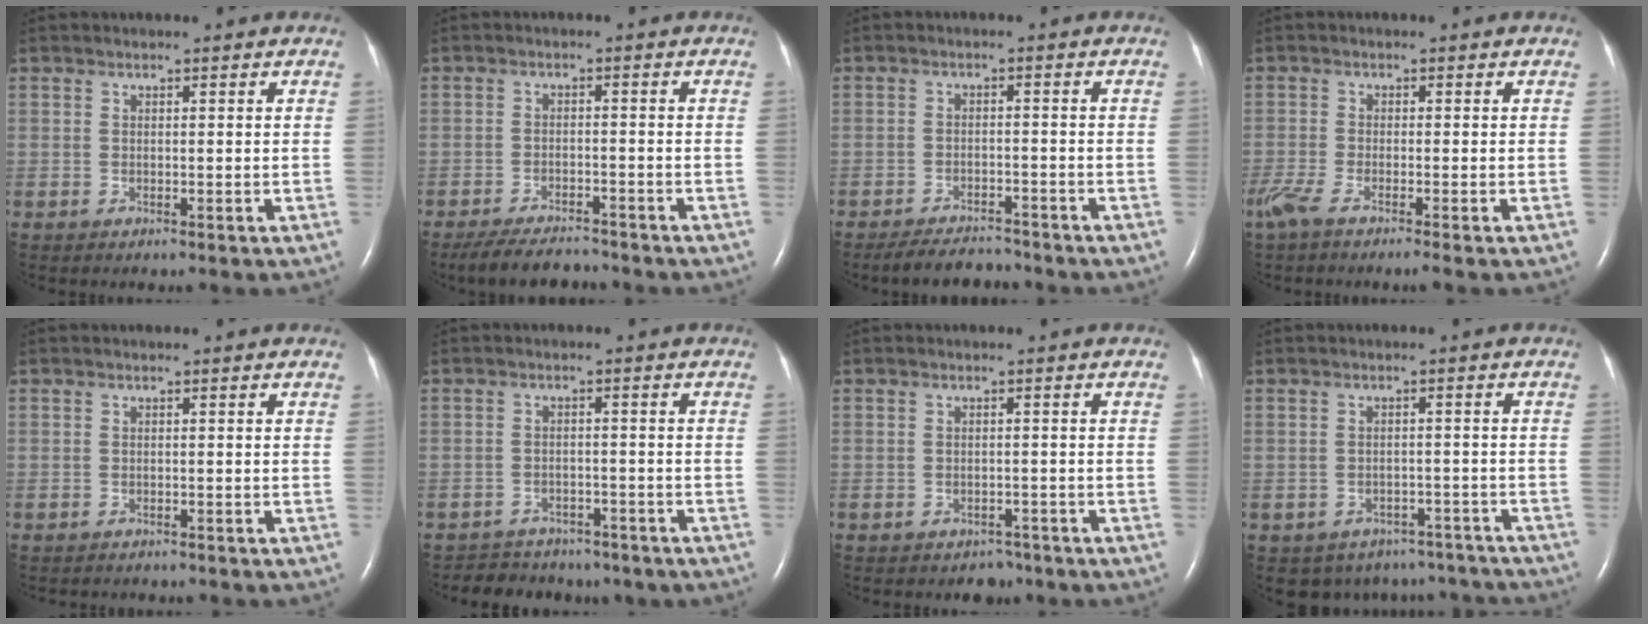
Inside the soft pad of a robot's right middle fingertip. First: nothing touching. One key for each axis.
{"total": 6.7, "fx": -6.1, "fy": 1.5, "fz": 2.3, "tx": -0.043, "ty": -0.017, "tz": -0.100}
{"total": 5.0, "fx": -4.7, "fy": 1.2, "fz": 1.1, "tx": -0.023, "ty": -0.012, "tz": -0.078}
{"total": 3.9, "fx": -2.9, "fy": 0.0, "fz": 2.7, "tx": -0.058, "ty": -0.011, "tz": -0.059}
{"total": 2.9, "fx": -2.7, "fy": 0.8, "fz": 0.9, "tx": -0.017, "ty": -0.004, "tz": -0.030}
{"total": 9.2, "fx": -7.6, "fy": 4.9, "fz": 1.9, "tx": -0.034, "ty": 0.014, "tz": -0.087}
{"total": 2.2, "fx": -1.7, "fy": 1.3, "fz": 0.1, "tx": -0.008, "ty": 0.005, "tz": -0.023}
{"total": 11.0, "fx": -9.5, "fy": 5.4, "fz": 1.2, "tx": -0.013, "ty": 0.022, "tz": -0.098}